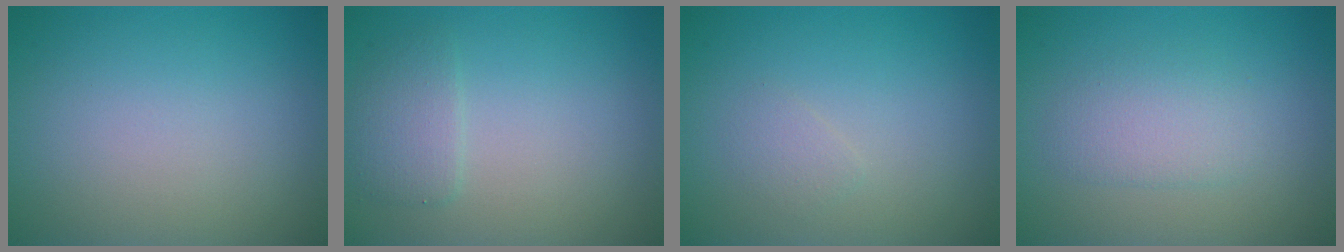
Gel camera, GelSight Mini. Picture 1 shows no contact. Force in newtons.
{"total": 2.0, "press": 2.0, "slide": 0.2}
{"total": 0.9, "press": 0.9, "slide": 0.1}
{"total": 2.3, "press": 2.2, "slide": 0.1}